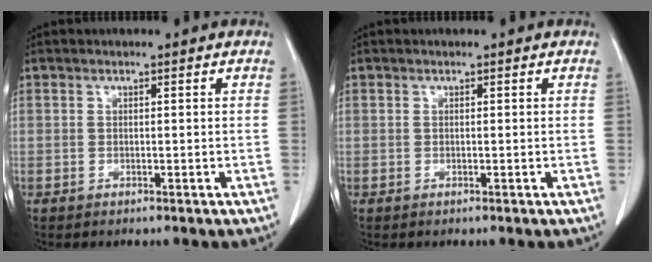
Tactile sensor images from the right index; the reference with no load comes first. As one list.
[{"total": 0.0}]